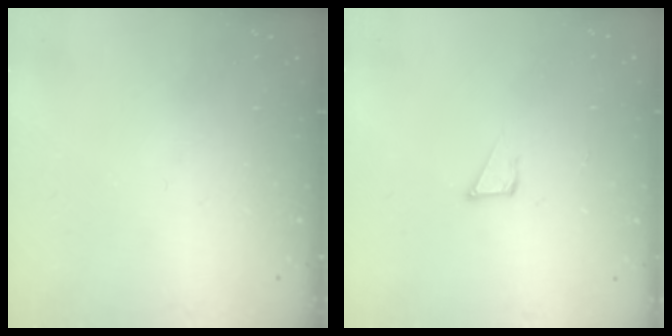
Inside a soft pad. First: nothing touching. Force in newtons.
{"total": 4.3, "press": 4.3, "slide": 0.3}